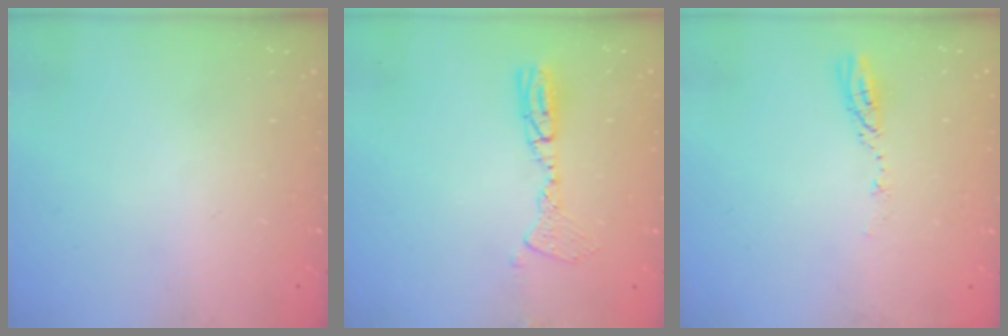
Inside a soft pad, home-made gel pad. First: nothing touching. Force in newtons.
{"total": 10.0, "press": 9.7, "slide": 2.6}
{"total": 3.5, "press": 3.5, "slide": 0.3}